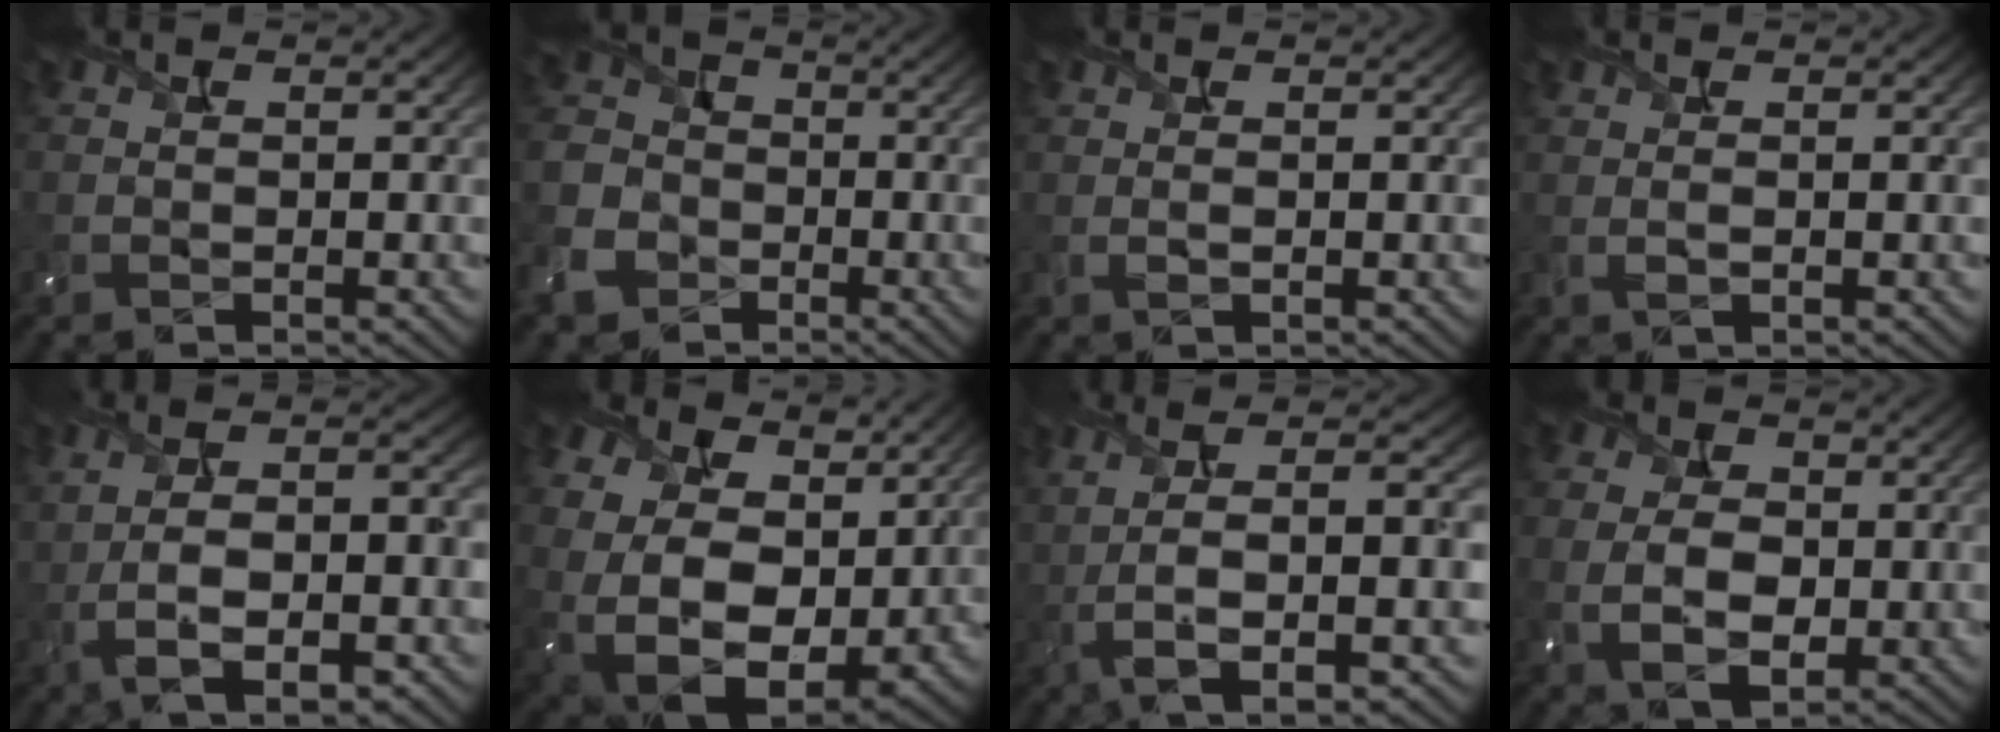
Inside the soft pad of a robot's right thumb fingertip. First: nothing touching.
{"total": 8.0, "force": [-4.2, 5.9, 3.3], "torque": [-0.100, -0.018, -0.098]}
{"total": 0.9, "force": [0.2, 0.0, 0.9], "torque": [-0.021, 0.002, 0.004]}
{"total": 1.2, "force": [0.2, 0.0, 1.2], "torque": [-0.028, 0.004, 0.005]}
{"total": 10.2, "force": [-1.8, 3.5, 9.5], "torque": [-0.186, -0.001, -0.026]}
{"total": 16.7, "force": [2.7, 12.1, 11.2], "torque": [-0.257, -0.012, 0.065]}
{"total": 10.4, "force": [0.2, 2.7, 10.1], "torque": [-0.185, 0.013, 0.002]}
{"total": 7.2, "force": [-0.3, 4.6, 5.5], "torque": [-0.126, 0.001, -0.010]}